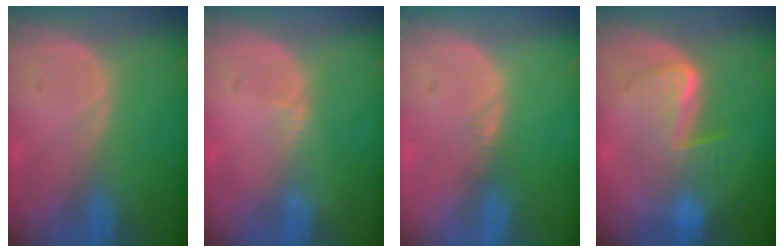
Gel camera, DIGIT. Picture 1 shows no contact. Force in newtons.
{"total": 0.8, "press": 0.8, "slide": 0.4}
{"total": 0.8, "press": 0.8, "slide": 0.1}
{"total": 6.4, "press": 6.3, "slide": 1.3}